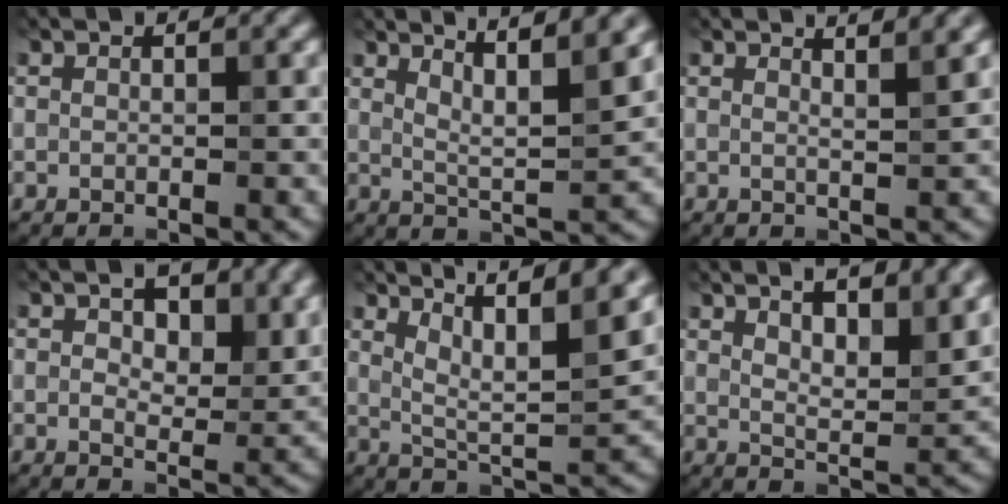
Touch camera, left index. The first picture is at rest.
{"total": 5.5, "force": [3.7, 0.9, 4.0], "torque": [-0.061, 0.004, 0.057]}
{"total": 3.1, "force": [2.2, 0.9, 2.0], "torque": [-0.009, 0.018, 0.001]}
{"total": 5.0, "force": [2.2, 2.6, 3.6], "torque": [-0.050, -0.007, 0.035]}
{"total": 8.2, "force": [5.3, 1.7, 6.0], "torque": [-0.094, 0.009, 0.085]}
{"total": 9.9, "force": [5.9, 3.4, 7.3], "torque": [-0.074, 0.030, 0.065]}